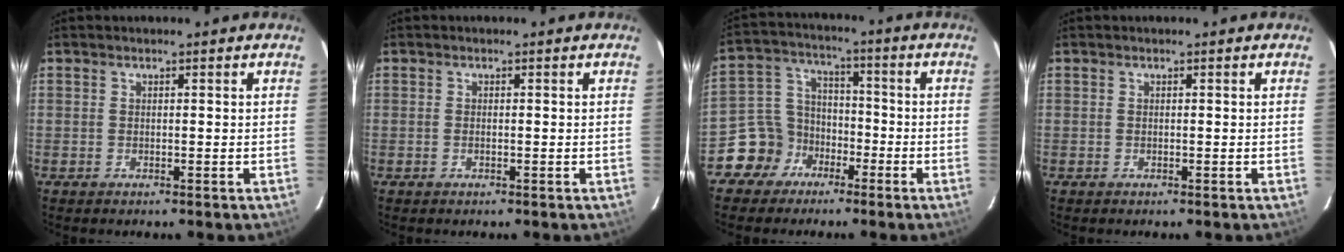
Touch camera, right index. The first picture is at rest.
{"total": 0.6, "force": [-0.2, 0.2, 0.5], "torque": [-0.010, 0.001, -0.005]}
{"total": 8.9, "force": [-5.4, 7.1, 0.7], "torque": [-0.025, 0.040, -0.102]}
{"total": 0.0}